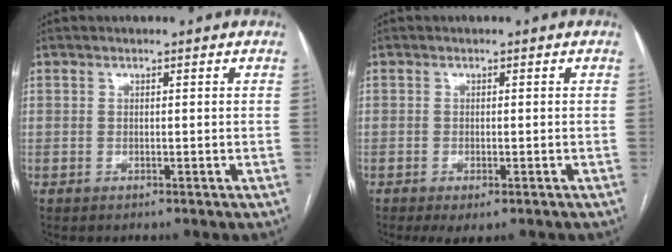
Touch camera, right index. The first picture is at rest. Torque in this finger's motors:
{"motor_torque": [1.19, -0.95, 0.27, 0.05]}